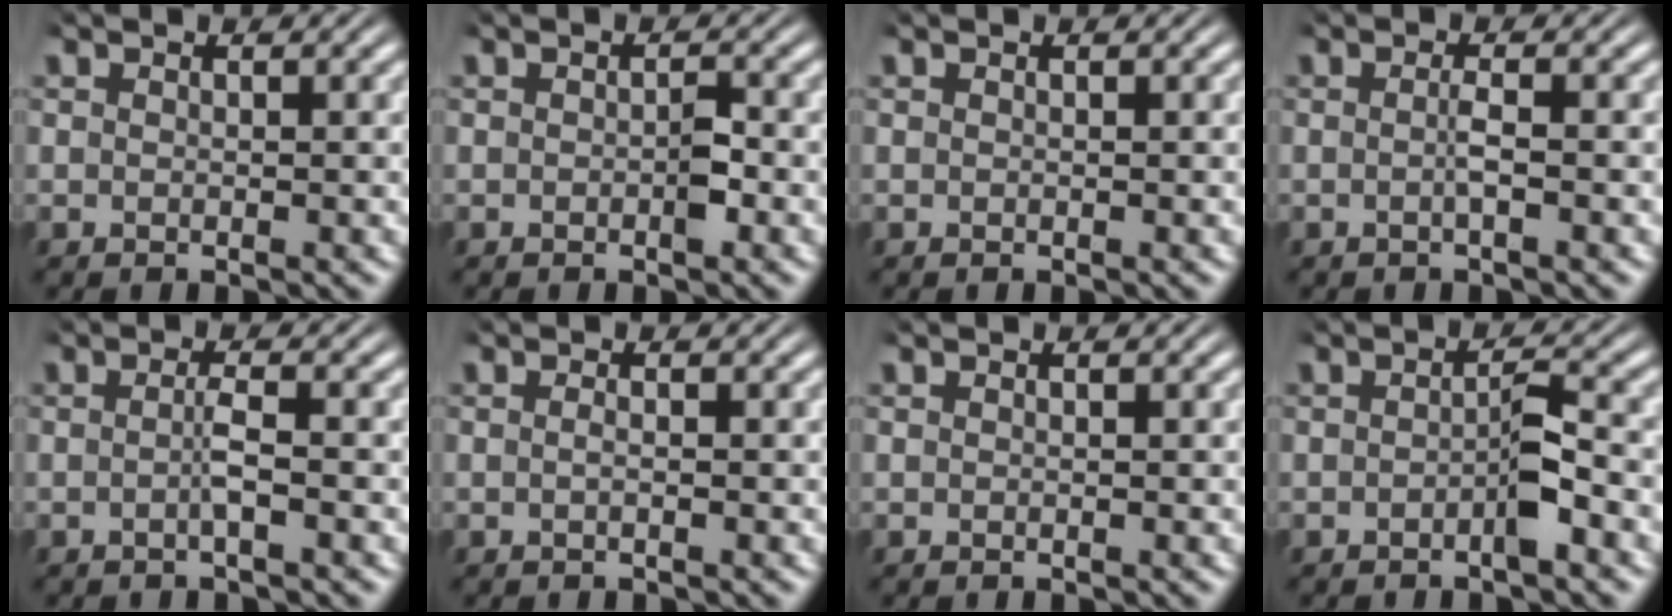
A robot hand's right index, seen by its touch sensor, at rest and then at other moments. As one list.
[{"total": 1.0, "force": [-0.4, 0.1, 0.8], "torque": [-0.016, -0.004, -0.006]}, {"total": 0.0}, {"total": 1.2, "force": [-0.6, -0.2, 1.1], "torque": [-0.020, 0.000, -0.013]}, {"total": 1.6, "force": [-0.7, -0.2, 1.4], "torque": [-0.024, 0.002, -0.016]}, {"total": 0.6, "force": [-0.4, -0.1, 0.5], "torque": [-0.011, -0.004, -0.006]}, {"total": 0.0}, {"total": 1.9, "force": [-0.8, 0.0, 1.7], "torque": [-0.020, 0.003, -0.016]}]